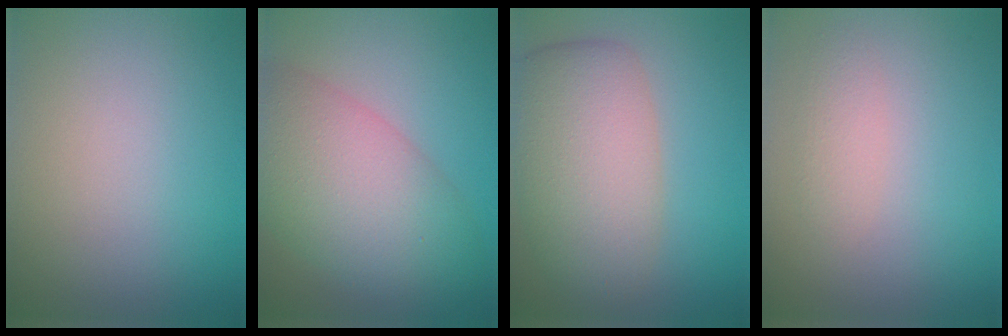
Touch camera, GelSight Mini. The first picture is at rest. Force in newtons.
{"total": 9.0, "press": 9.0, "slide": 0.3}
{"total": 7.5, "press": 7.5, "slide": 0.4}
{"total": 1.4, "press": 1.4, "slide": 0.1}